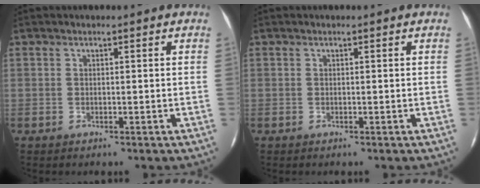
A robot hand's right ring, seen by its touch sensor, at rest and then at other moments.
{"total": 0.0}